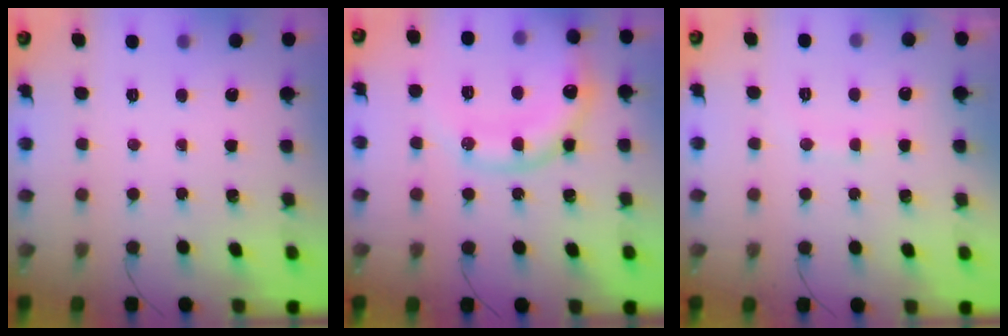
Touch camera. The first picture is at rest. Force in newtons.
{"total": 17.0, "press": 16.8, "slide": 2.4}
{"total": 6.3, "press": 6.3, "slide": 1.1}